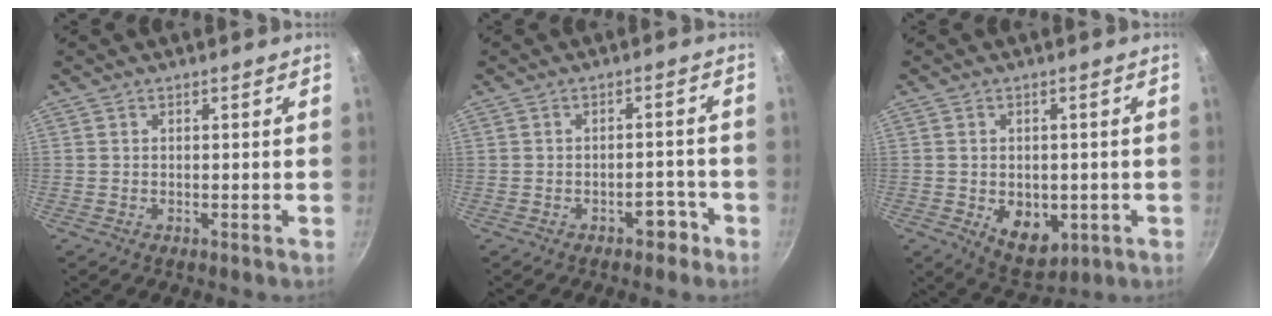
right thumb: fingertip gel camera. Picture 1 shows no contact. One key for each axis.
{"total": 3.6, "fx": -2.2, "fy": 2.1, "fz": 2.0, "tx": -0.004, "ty": 0.028, "tz": -0.022}
{"total": 8.8, "fx": -1.9, "fy": 6.0, "fz": 6.1, "tx": -0.060, "ty": -0.008, "tz": -0.012}